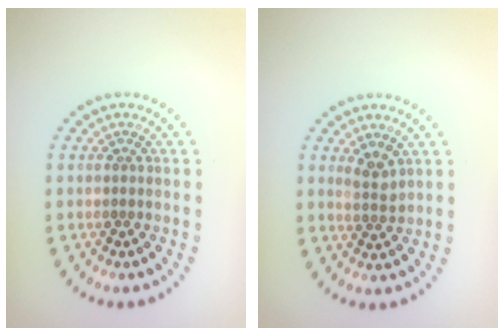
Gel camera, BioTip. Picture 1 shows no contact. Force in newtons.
{"total": 1.8, "press": 1.4, "slide": 1.2}